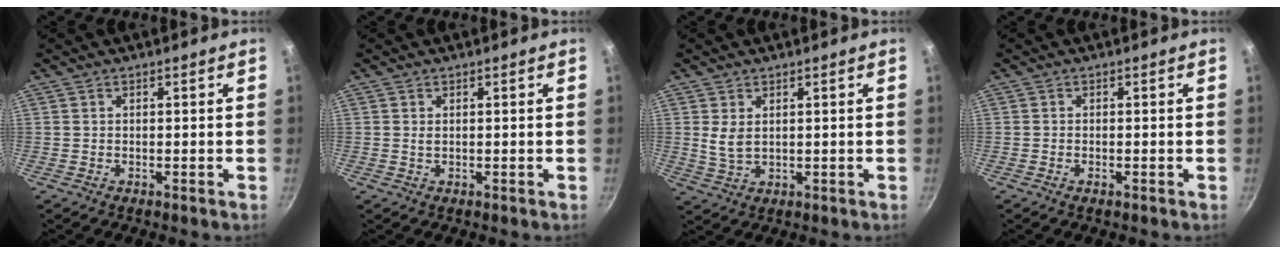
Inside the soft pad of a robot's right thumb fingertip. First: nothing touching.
{"total": 0.7, "force": [0.2, 0.4, 0.5], "torque": [-0.009, -0.001, 0.004]}
{"total": 3.8, "force": [1.1, 2.2, 2.9], "torque": [-0.053, -0.011, 0.026]}
{"total": 1.1, "force": [-0.5, 0.5, 0.9], "torque": [-0.020, 0.002, -0.012]}